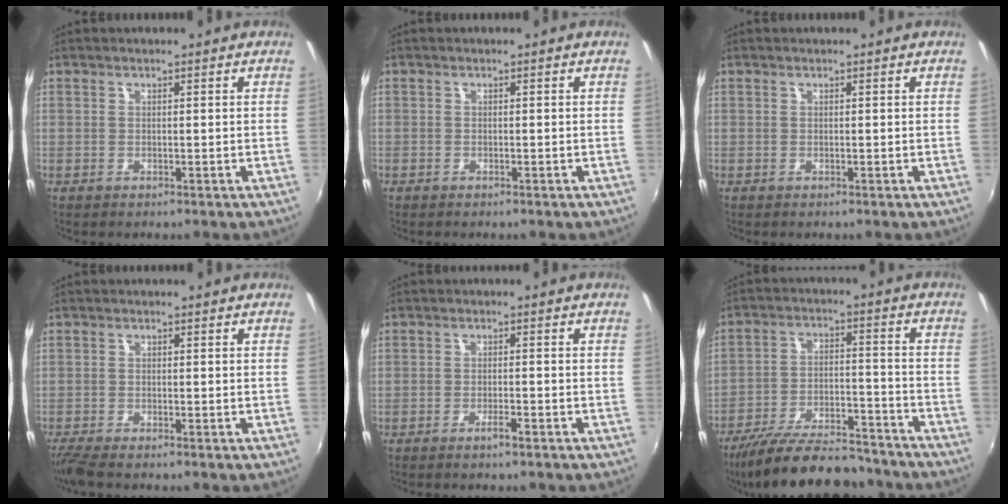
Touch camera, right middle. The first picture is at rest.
{"total": 0.7, "force": [-0.5, 0.4, 0.0], "torque": [-0.003, 0.002, -0.009]}
{"total": 0.0}
{"total": 3.3, "force": [-2.7, 0.1, 1.8], "torque": [-0.046, -0.016, -0.056]}
{"total": 1.9, "force": [-1.5, 0.1, 1.2], "torque": [-0.026, 0.001, -0.026]}
{"total": 21.0, "force": [-18.0, 5.0, 9.5], "torque": [-0.179, -0.021, -0.269]}